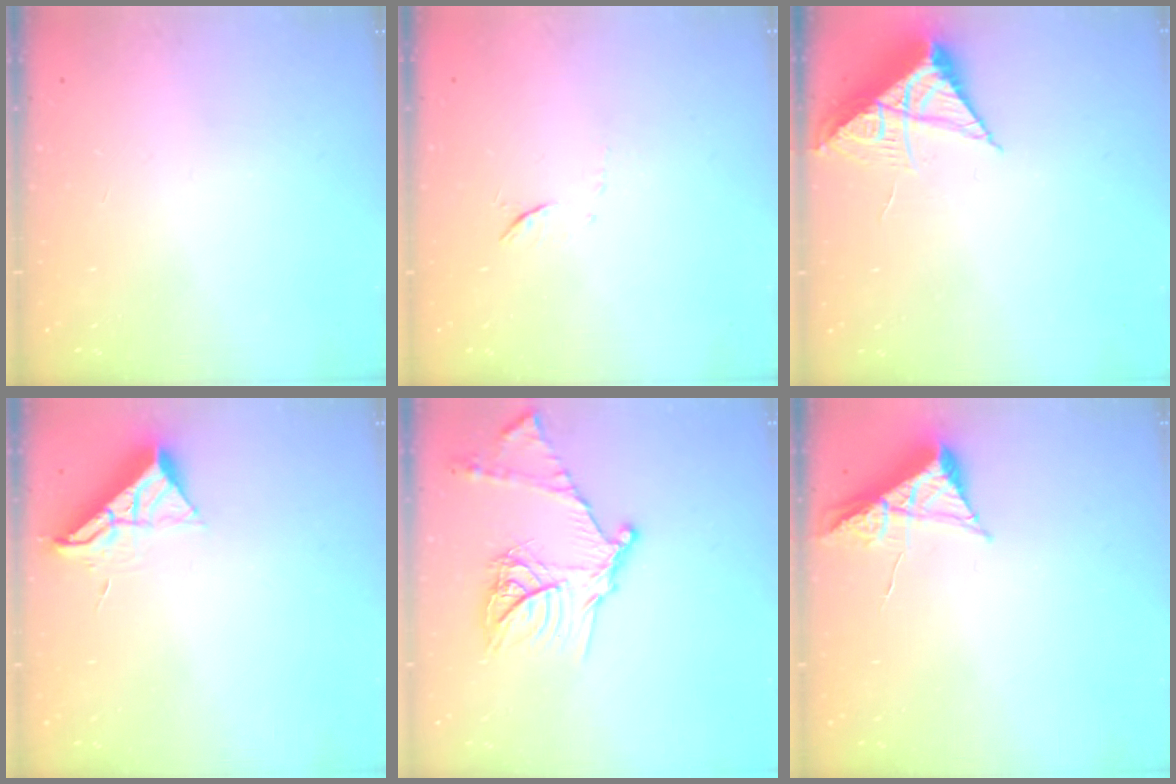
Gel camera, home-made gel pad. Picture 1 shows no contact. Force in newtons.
{"total": 5.0, "press": 4.8, "slide": 1.4}
{"total": 8.3, "press": 8.3, "slide": 0.3}
{"total": 10.2, "press": 10.2, "slide": 0.5}
{"total": 18.3, "press": 18.2, "slide": 1.7}
{"total": 7.9, "press": 7.9, "slide": 0.8}